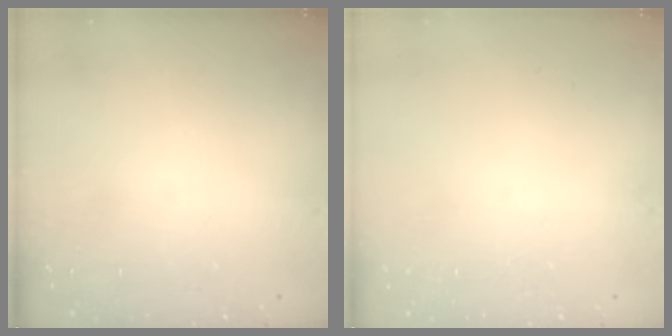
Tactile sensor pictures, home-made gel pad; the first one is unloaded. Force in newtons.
{"total": 0.0}